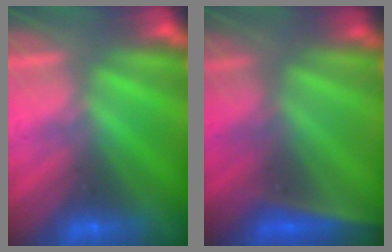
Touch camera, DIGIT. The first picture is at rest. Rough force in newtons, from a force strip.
{"total": 2.7}